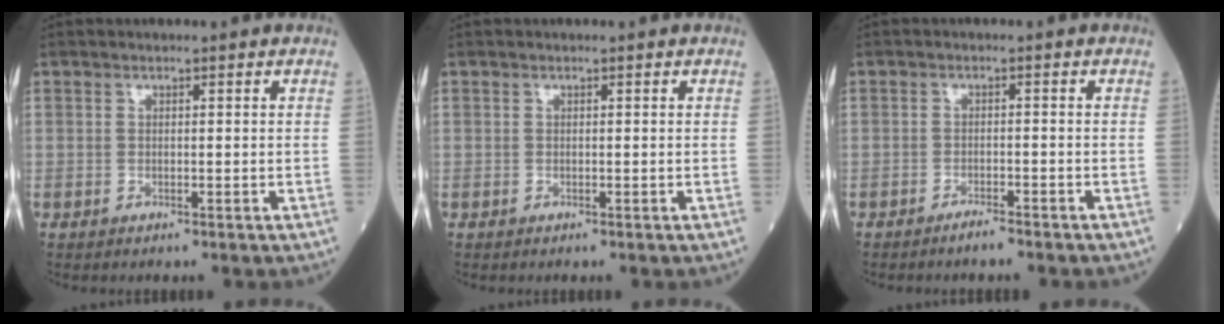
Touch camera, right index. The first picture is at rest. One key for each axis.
{"total": 0.0}
{"total": 2.0, "fx": -1.8, "fy": 0.1, "fz": 0.9, "tx": -0.019, "ty": -0.002, "tz": -0.029}